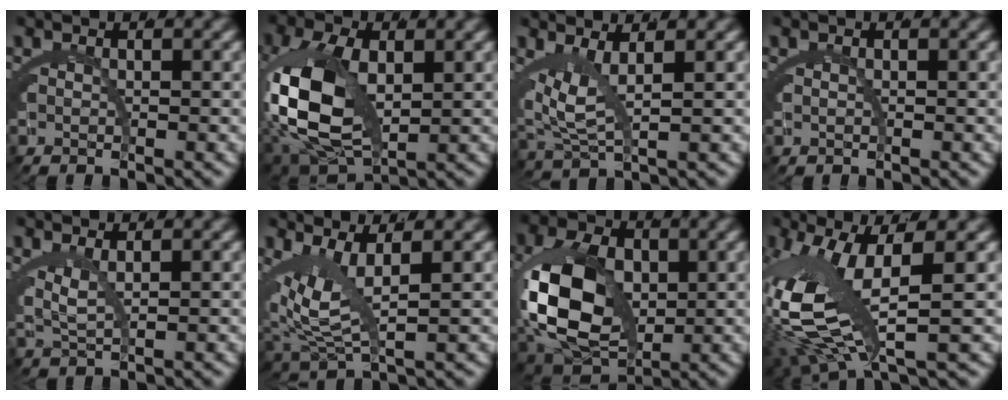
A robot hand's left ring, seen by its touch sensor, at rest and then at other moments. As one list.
[{"total": 11.1, "force": [-1.0, 7.1, 8.4], "torque": [-0.219, -0.046, 0.007]}, {"total": 4.5, "force": [0.4, 2.9, 3.4], "torque": [-0.086, -0.021, 0.013]}, {"total": 0.0}, {"total": 2.4, "force": [0.8, 1.3, 1.8], "torque": [-0.055, -0.014, 0.022]}, {"total": 6.2, "force": [1.0, 3.9, 4.7], "torque": [-0.107, -0.017, 0.022]}, {"total": 12.9, "force": [-0.9, 9.4, 8.8], "torque": [-0.194, -0.038, -0.001]}, {"total": 9.5, "force": [-0.8, 4.3, 8.5], "torque": [-0.192, -0.013, 0.002]}]